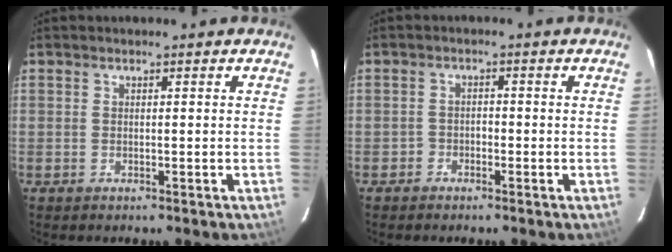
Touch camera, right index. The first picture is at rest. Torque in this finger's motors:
{"motor_torque": [0.03, 0.07, -0.02, 0.00]}